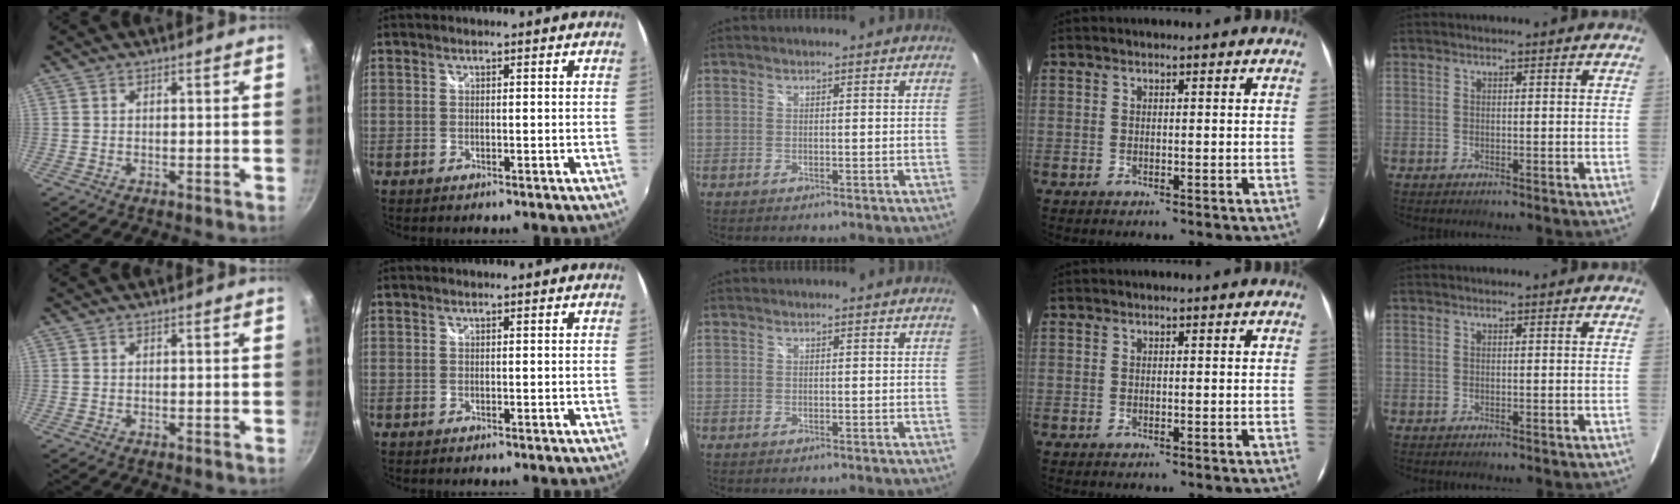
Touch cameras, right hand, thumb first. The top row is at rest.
{}